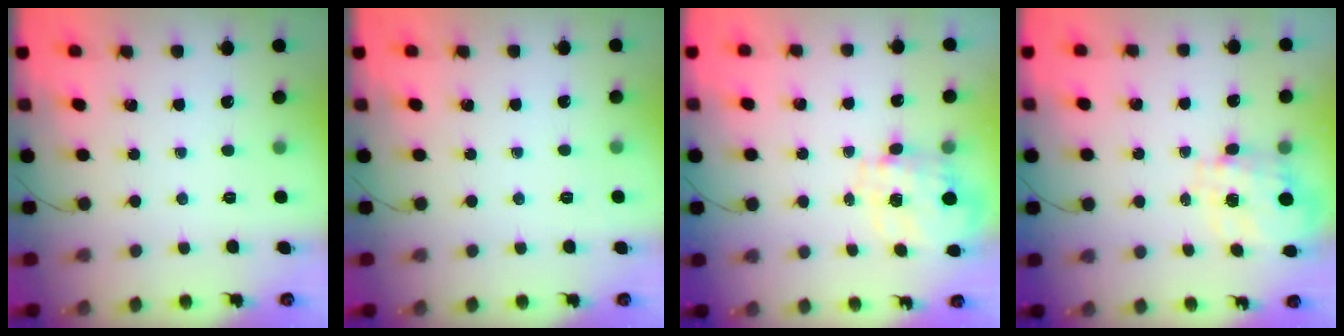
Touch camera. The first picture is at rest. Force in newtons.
{"total": 5.2, "press": 5.1, "slide": 1.1}
{"total": 9.4, "press": 9.4, "slide": 0.8}
{"total": 3.5, "press": 3.3, "slide": 1.0}